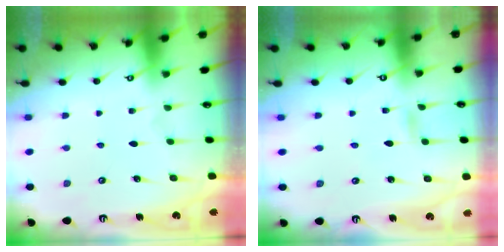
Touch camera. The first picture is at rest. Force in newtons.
{"total": 2.1, "press": 2.1, "slide": 0.2}